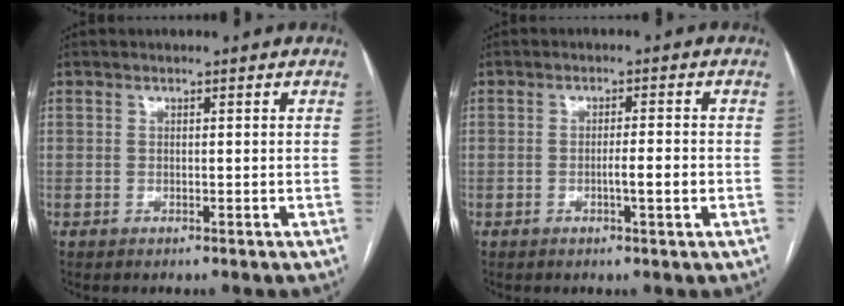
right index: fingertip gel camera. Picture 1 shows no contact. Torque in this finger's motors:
{"motor_torque": [0.58, -0.15, 0.37, 0.06]}